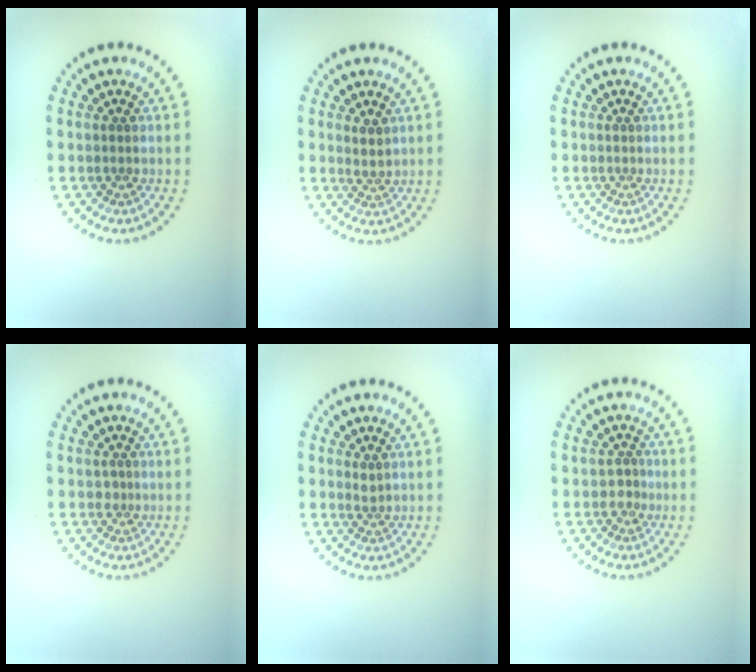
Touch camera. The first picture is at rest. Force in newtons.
{"total": 1.5, "press": 1.2, "slide": 0.8}
{"total": 0.0}
{"total": 0.7, "press": 0.5, "slide": 0.6}
{"total": 0.9, "press": 0.6, "slide": 0.6}
{"total": 1.1, "press": 0.8, "slide": 0.7}